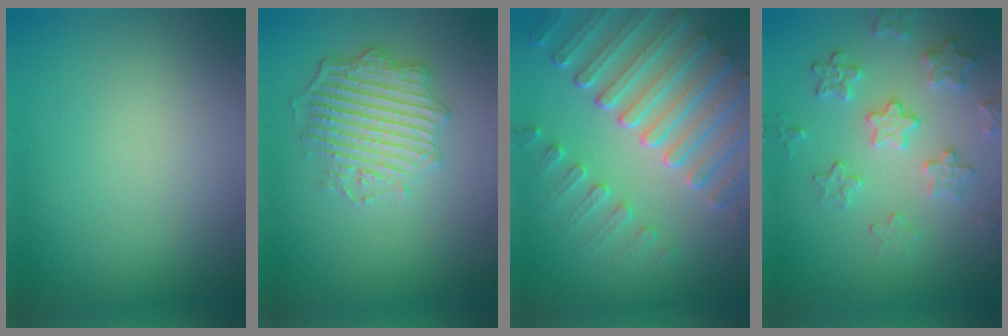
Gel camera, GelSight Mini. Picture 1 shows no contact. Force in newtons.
{"total": 4.8, "press": 3.7, "slide": 3.1}
{"total": 7.4, "press": 5.5, "slide": 4.9}
{"total": 4.2, "press": 3.7, "slide": 2.0}